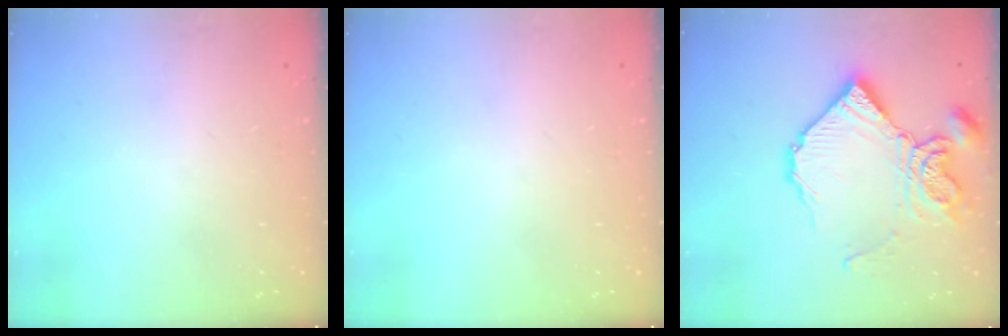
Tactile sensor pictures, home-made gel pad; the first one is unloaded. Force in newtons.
{"total": 0.0}
{"total": 15.4, "press": 15.3, "slide": 1.5}